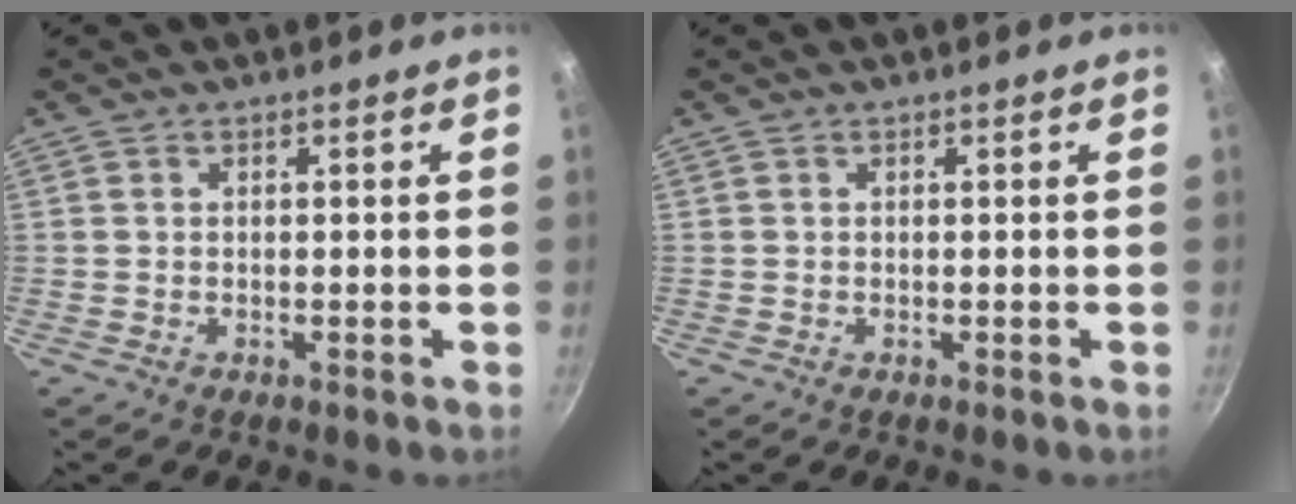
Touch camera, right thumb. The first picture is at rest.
{"total": 0.0}